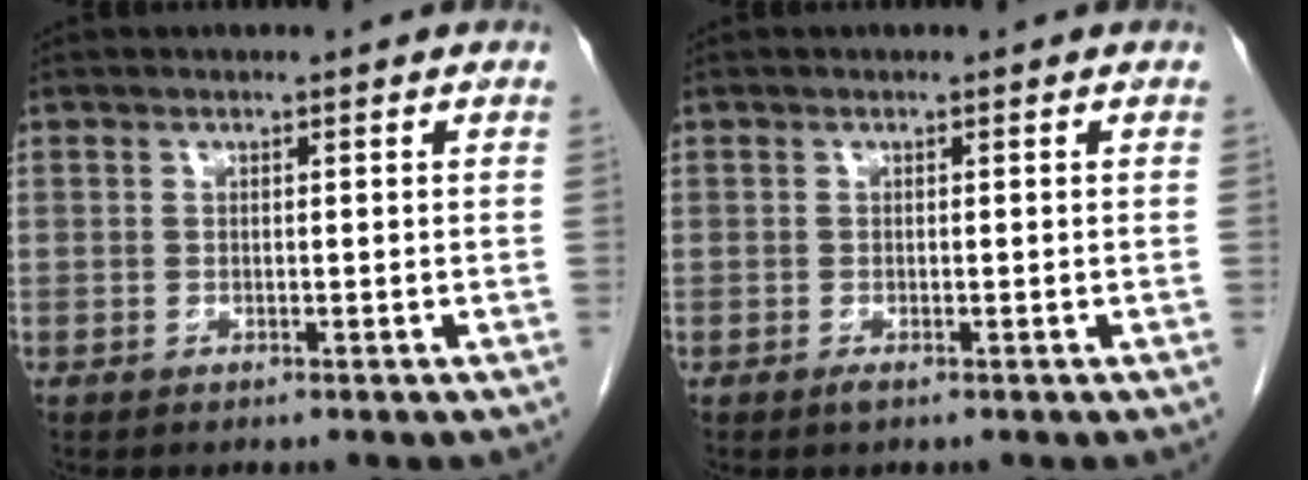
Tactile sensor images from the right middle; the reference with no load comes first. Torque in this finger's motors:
{"motor_torque": [0.29, 0.09, 0.00, 0.01]}